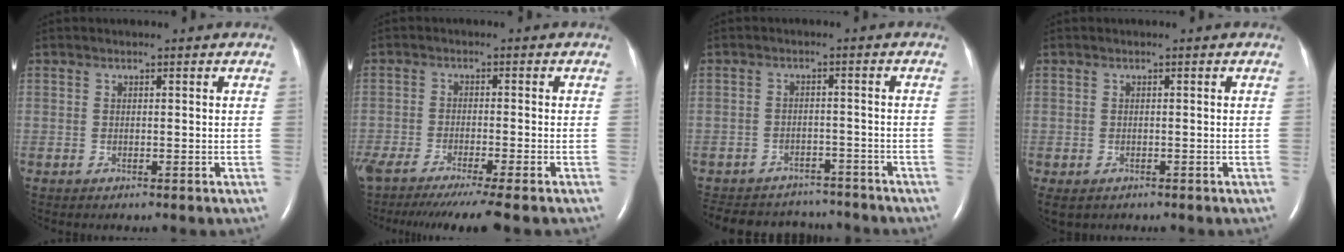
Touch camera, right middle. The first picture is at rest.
{"total": 12.5, "force": [-10.4, -0.7, 6.8], "torque": [-0.097, -0.041, -0.164]}
{"total": 14.3, "force": [-12.8, 5.1, 3.7], "torque": [-0.087, 0.010, -0.167]}
{"total": 2.5, "force": [-1.5, 1.7, 1.1], "torque": [-0.019, -0.004, -0.017]}